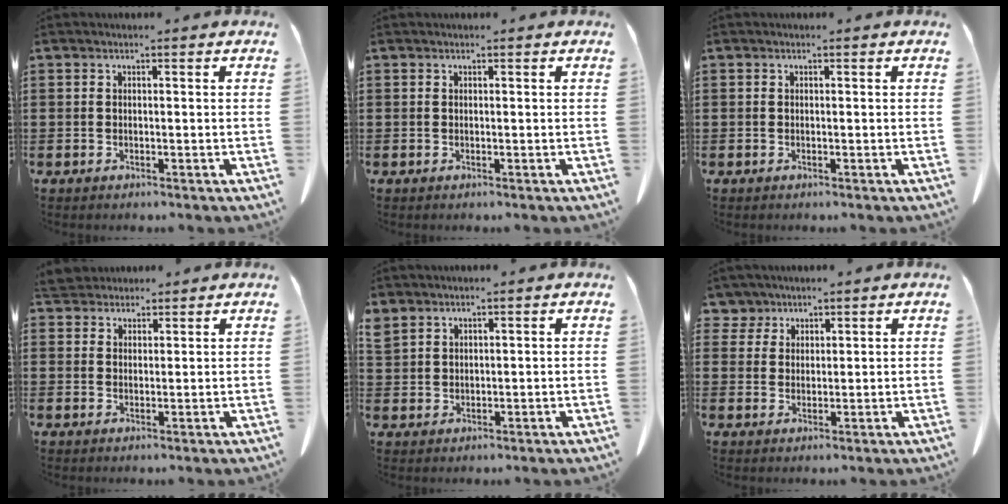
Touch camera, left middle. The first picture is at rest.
{"total": 0.0}
{"total": 0.0}
{"total": 3.3, "force": [3.2, 1.0, 0.3], "torque": [-0.015, -0.004, 0.061]}
{"total": 2.1, "force": [2.0, 0.7, 0.0], "torque": [-0.007, -0.001, 0.041]}
{"total": 3.4, "force": [2.4, 2.3, 0.3], "torque": [-0.023, 0.008, 0.046]}